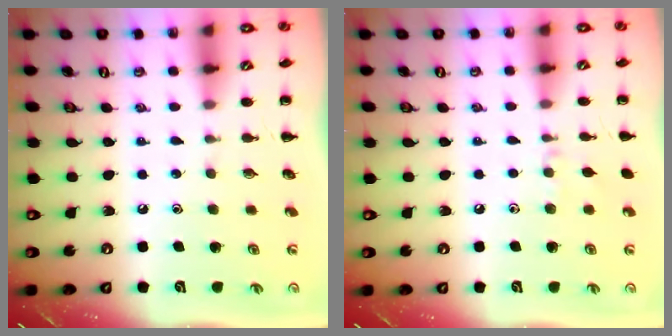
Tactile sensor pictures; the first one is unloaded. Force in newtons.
{"total": 5.0, "press": 4.7, "slide": 1.6}